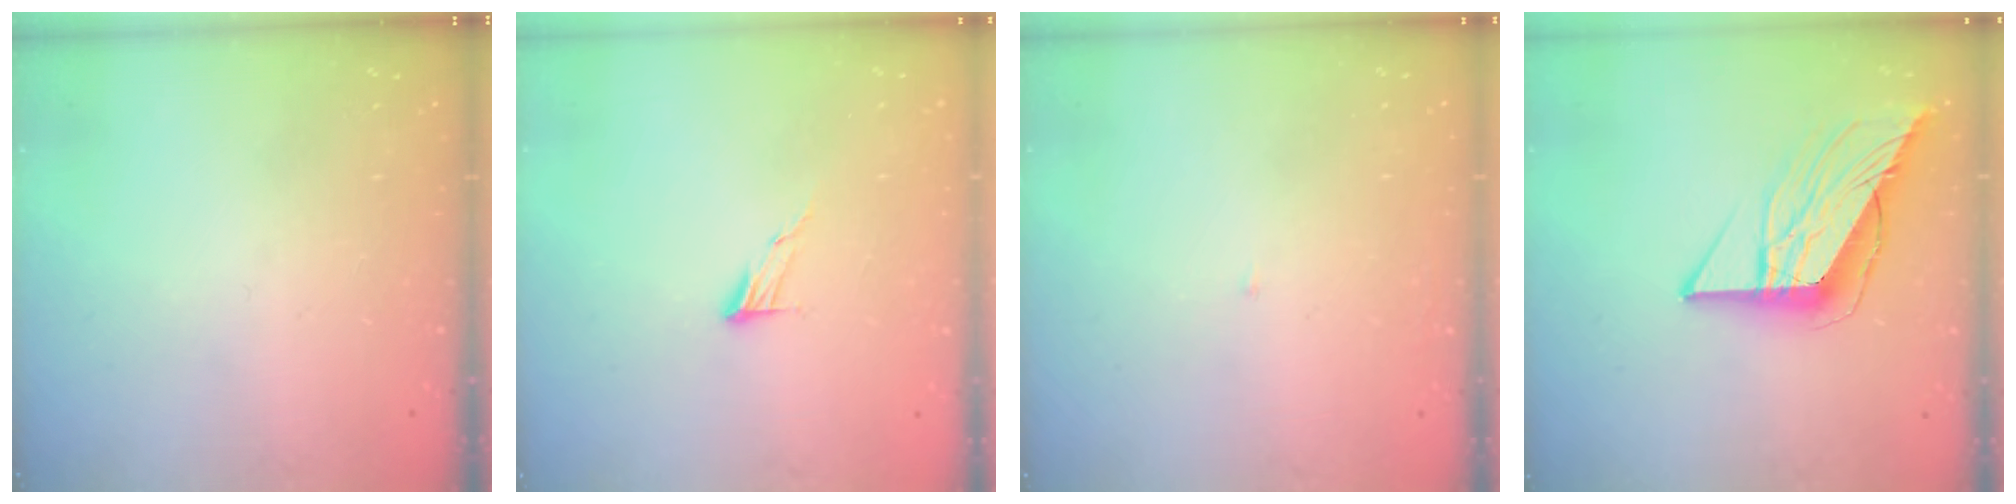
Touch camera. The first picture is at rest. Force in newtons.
{"total": 6.1, "press": 6.1, "slide": 0.5}
{"total": 2.0, "press": 2.0, "slide": 0.2}
{"total": 11.4, "press": 11.3, "slide": 1.3}